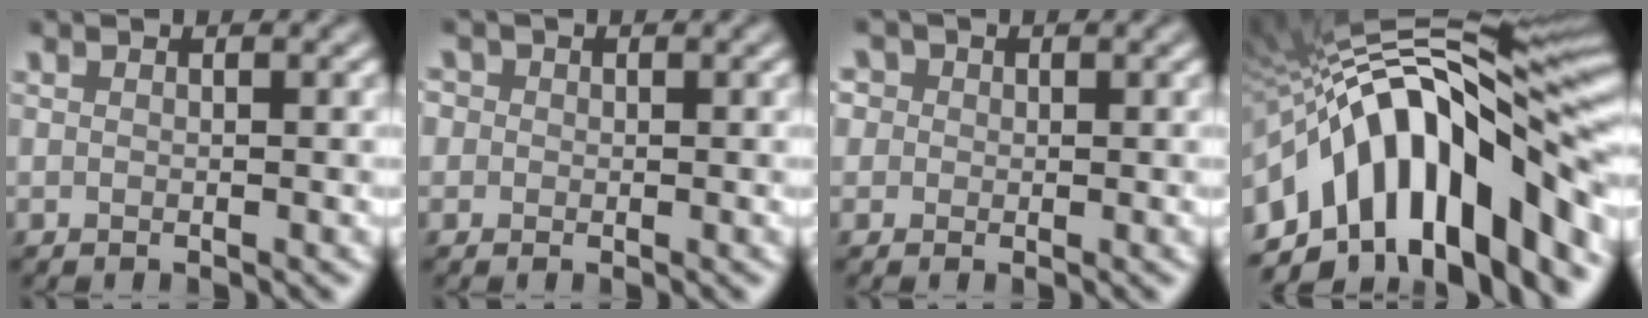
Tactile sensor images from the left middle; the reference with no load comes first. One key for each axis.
{"total": 2.6, "fx": 1.0, "fy": 2.2, "fz": 0.9, "tx": -0.003, "ty": 0.016, "tz": -0.006}
{"total": 3.8, "fx": 1.6, "fy": 3.1, "fz": 1.5, "tx": -0.020, "ty": 0.023, "tz": 0.000}
{"total": 16.1, "fx": -4.3, "fy": 7.7, "fz": 13.5, "tx": -0.189, "ty": 0.037, "tz": -0.089}